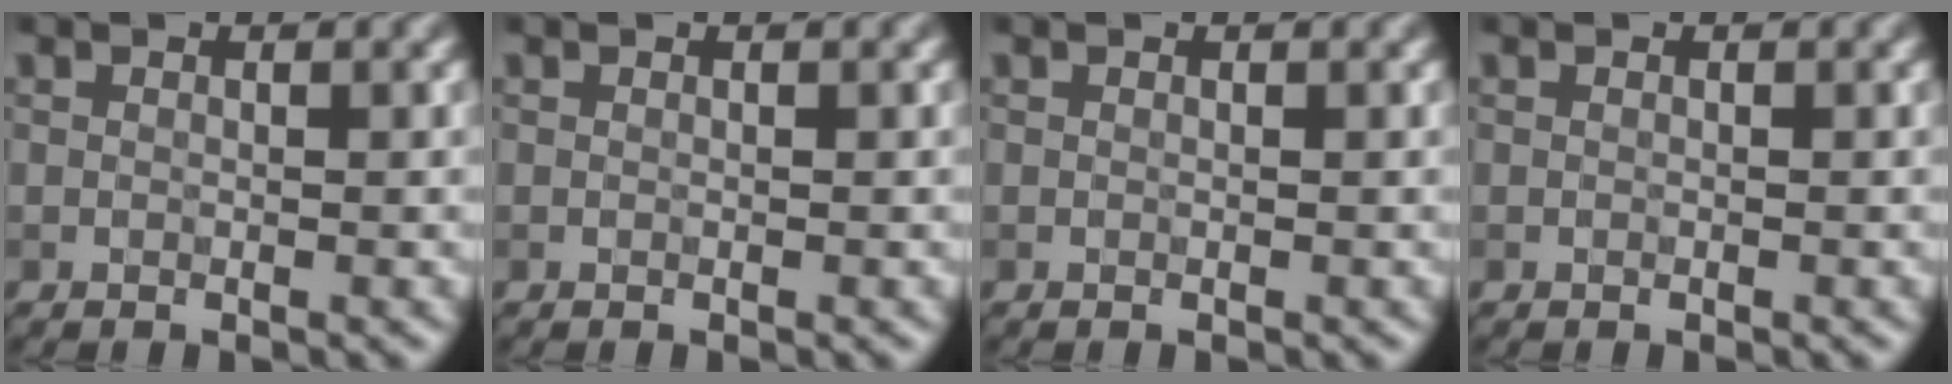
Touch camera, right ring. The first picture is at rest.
{"total": 0.0}
{"total": 0.0}
{"total": 0.0}